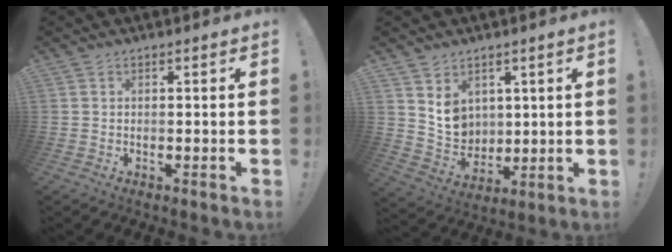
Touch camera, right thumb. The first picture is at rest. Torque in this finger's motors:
{"motor_torque": [0.08, 0.15, 0.59, 0.31, 0.02]}